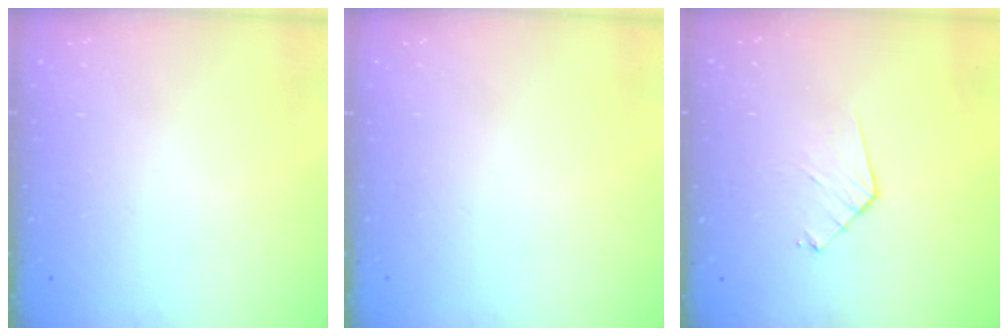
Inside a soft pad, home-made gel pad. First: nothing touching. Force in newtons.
{"total": 0.0}
{"total": 5.9, "press": 5.9, "slide": 0.5}